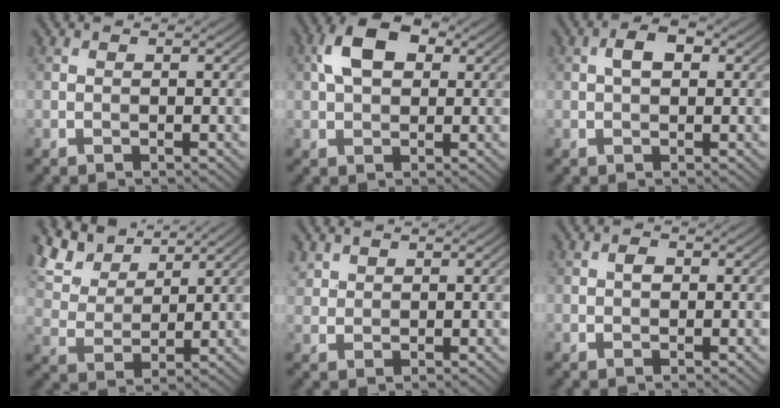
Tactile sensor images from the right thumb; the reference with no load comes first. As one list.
[{"total": 6.8, "force": [1.8, 4.2, 5.0], "torque": [-0.100, 0.014, 0.023]}, {"total": 3.0, "force": [0.6, 1.7, 2.4], "torque": [-0.041, 0.008, 0.007]}, {"total": 8.9, "force": [6.7, 4.0, 4.4], "torque": [-0.124, 0.018, 0.123]}, {"total": 2.0, "force": [1.6, 1.2, 0.5], "torque": [-0.017, 0.003, 0.037]}, {"total": 1.1, "force": [0.1, 0.8, 0.7], "torque": [-0.013, 0.001, -0.001]}]